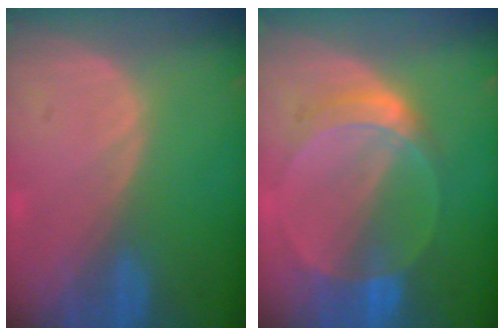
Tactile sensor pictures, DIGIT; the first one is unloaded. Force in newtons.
{"total": 6.1, "press": 5.6, "slide": 2.4}